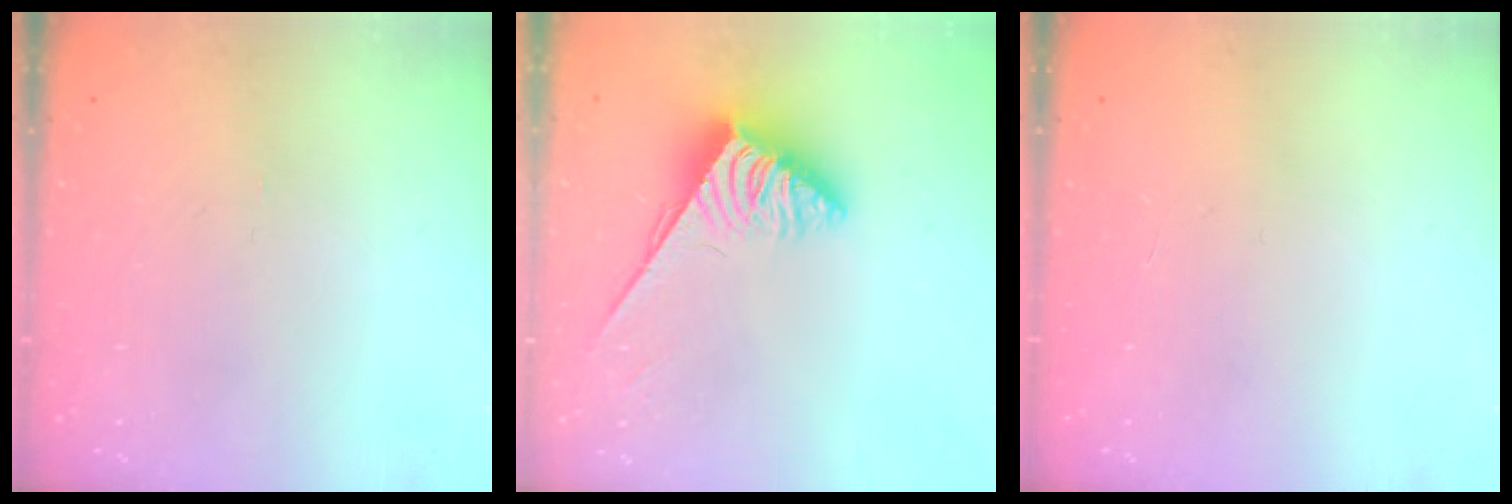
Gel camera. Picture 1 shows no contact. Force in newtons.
{"total": 3.9, "press": 3.8, "slide": 0.6}
{"total": 0.0}